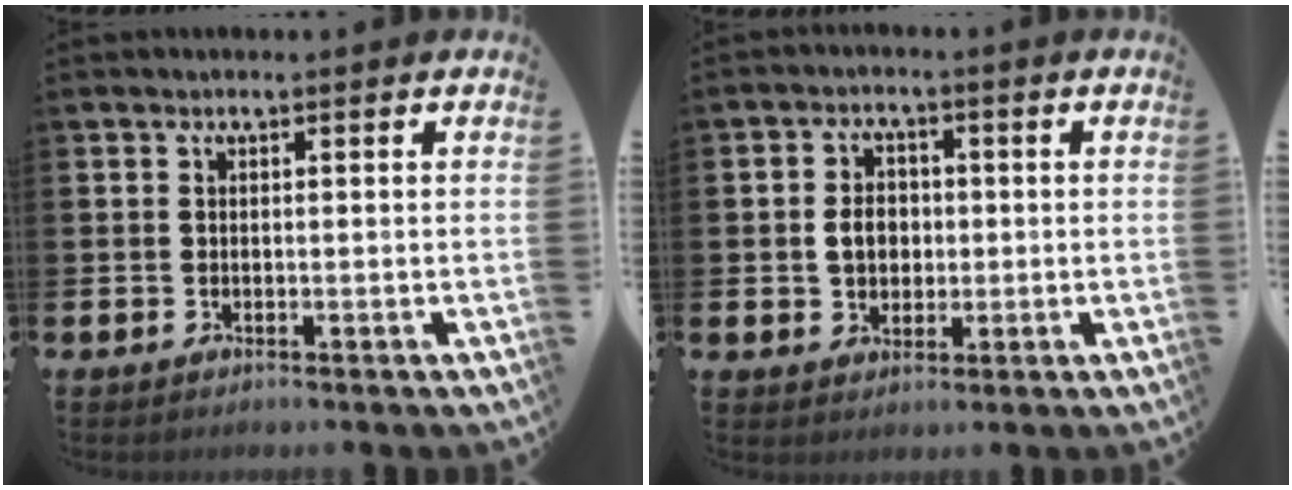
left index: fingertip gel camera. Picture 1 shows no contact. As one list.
[{"total": 4.1, "force": [0.0, 3.4, 2.3], "torque": [-0.030, 0.004, -0.009]}]